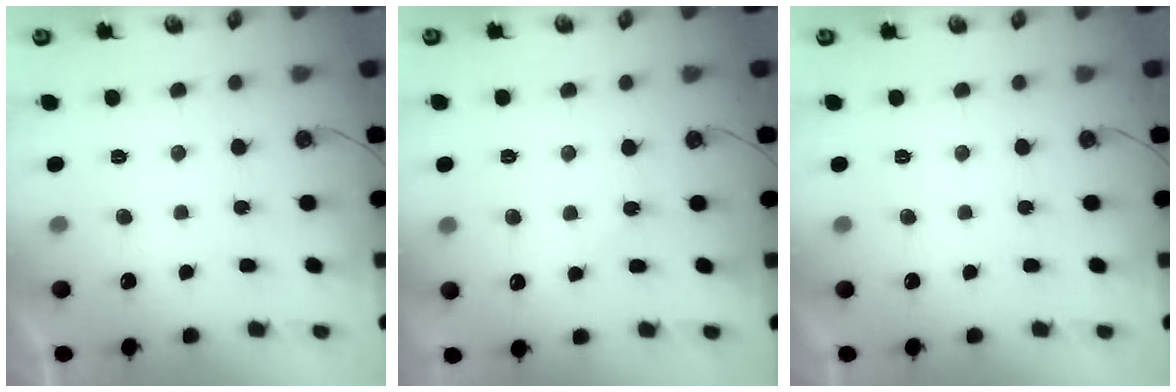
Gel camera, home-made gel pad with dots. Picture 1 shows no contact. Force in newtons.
{"total": 3.7, "press": 3.7, "slide": 0.5}
{"total": 0.0}